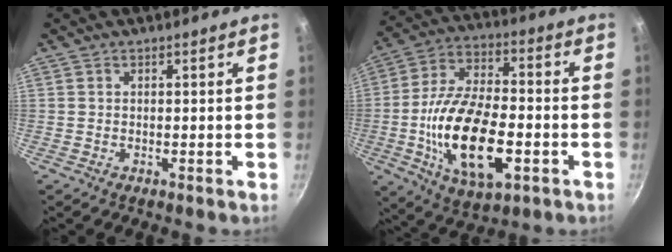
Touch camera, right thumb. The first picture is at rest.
{"total": 20.7, "force": [-5.1, 10.2, 17.3], "torque": [-0.312, 0.019, -0.088]}